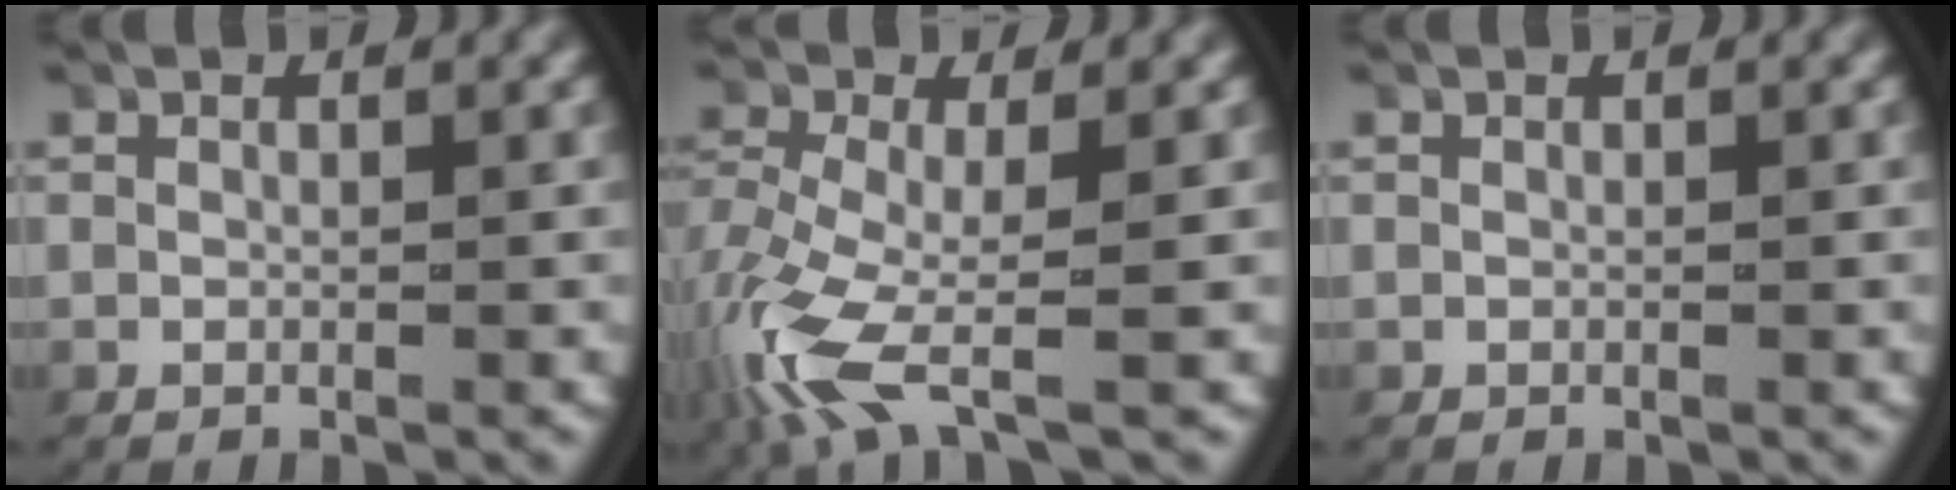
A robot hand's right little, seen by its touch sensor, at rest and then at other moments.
{"total": 4.8, "force": [-1.6, 2.2, 4.0], "torque": [-0.120, -0.039, -0.011]}
{"total": 0.0}